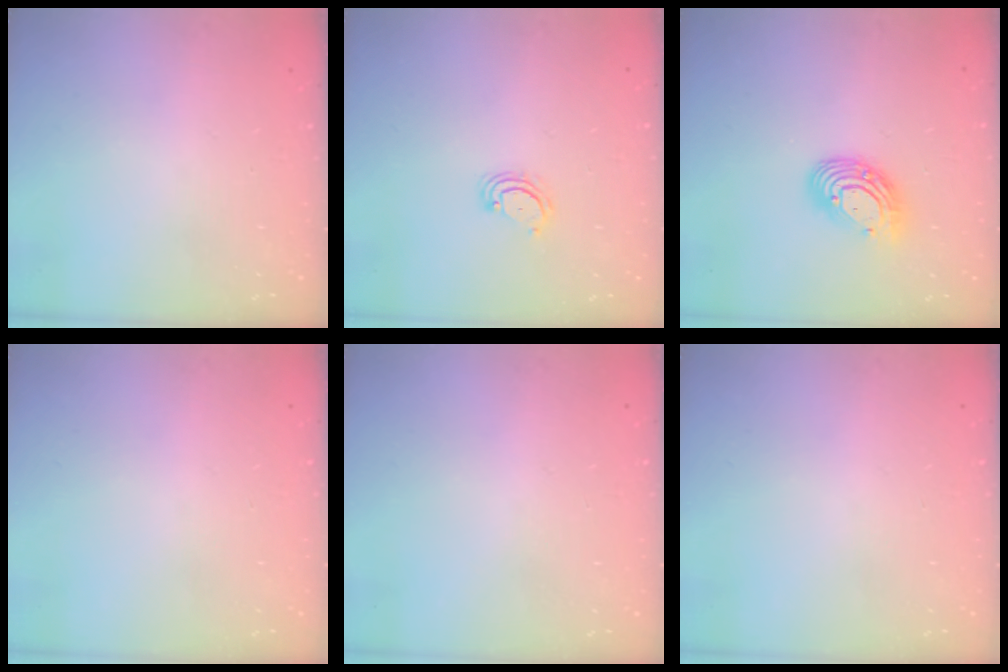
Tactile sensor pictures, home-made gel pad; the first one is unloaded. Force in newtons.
{"total": 3.6, "press": 3.6, "slide": 0.4}
{"total": 11.1, "press": 11.0, "slide": 1.1}
{"total": 0.0}
{"total": 0.0}
{"total": 0.0}